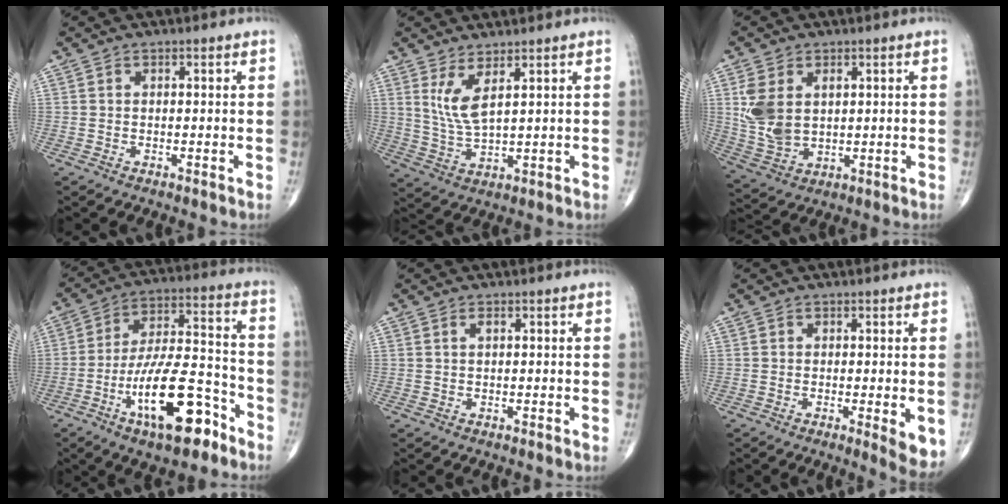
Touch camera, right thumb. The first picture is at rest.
{"total": 6.2, "force": [2.9, 1.6, 5.2], "torque": [-0.108, -0.028, 0.068]}
{"total": 9.6, "force": [2.2, 6.3, 6.9], "torque": [-0.134, -0.005, 0.057]}
{"total": 18.1, "force": [-9.1, 6.2, 14.4], "torque": [-0.249, 0.062, -0.152]}
{"total": 0.8, "force": [0.3, 0.2, 0.7], "torque": [-0.009, 0.002, 0.004]}
{"total": 5.0, "force": [-1.2, 1.4, 4.6], "torque": [-0.062, -0.013, -0.017]}